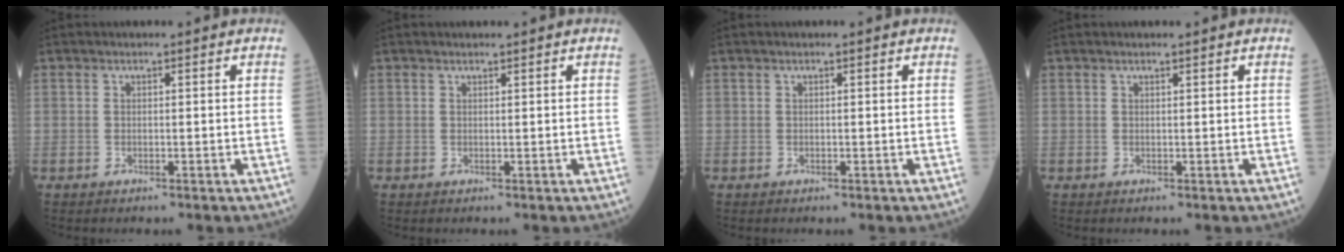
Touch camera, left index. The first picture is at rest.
{"total": 0.6, "force": [0.6, 0.0, 0.2], "torque": [-0.007, 0.004, 0.010]}
{"total": 0.0}
{"total": 0.7, "force": [0.6, 0.0, 0.4], "torque": [-0.009, 0.005, 0.010]}